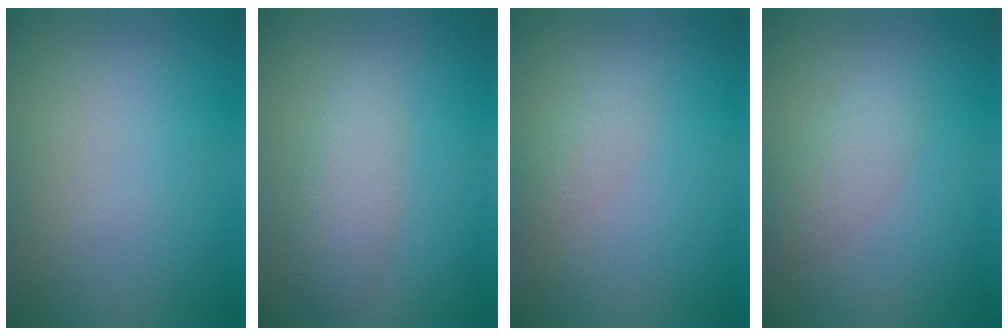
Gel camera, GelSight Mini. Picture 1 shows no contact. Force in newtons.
{"total": 3.0, "press": 3.0, "slide": 0.1}
{"total": 1.5, "press": 1.5, "slide": 0.1}
{"total": 2.0, "press": 2.0, "slide": 0.1}